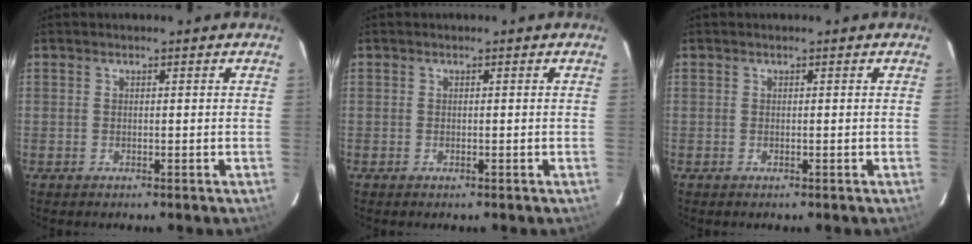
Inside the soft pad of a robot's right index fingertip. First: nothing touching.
{"total": 0.0}
{"total": 0.0}